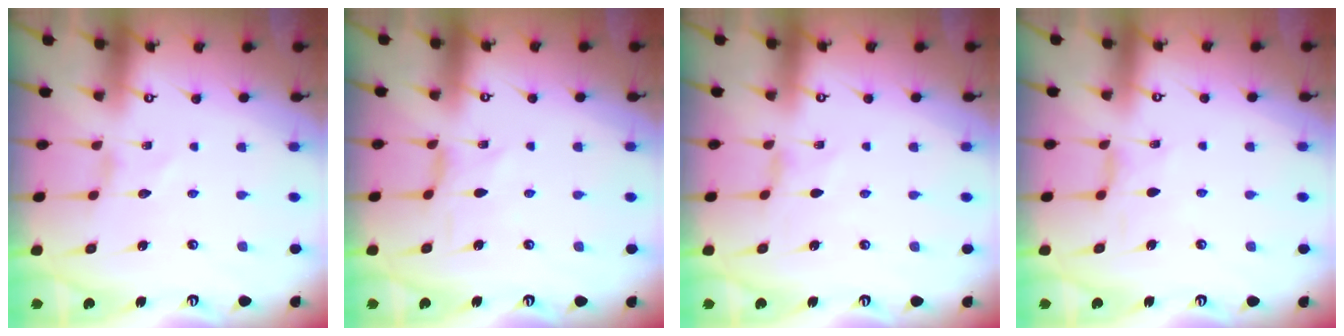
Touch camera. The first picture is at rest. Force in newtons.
{"total": 1.0, "press": 0.9, "slide": 0.3}
{"total": 0.0}
{"total": 4.2, "press": 4.2, "slide": 0.2}